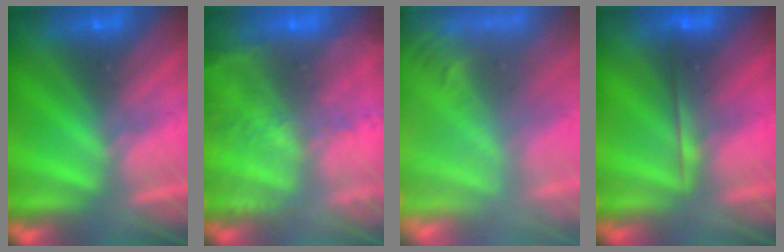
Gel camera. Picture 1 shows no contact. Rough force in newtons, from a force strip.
{"total": 7.0}
{"total": 7.0}
{"total": 2.1}